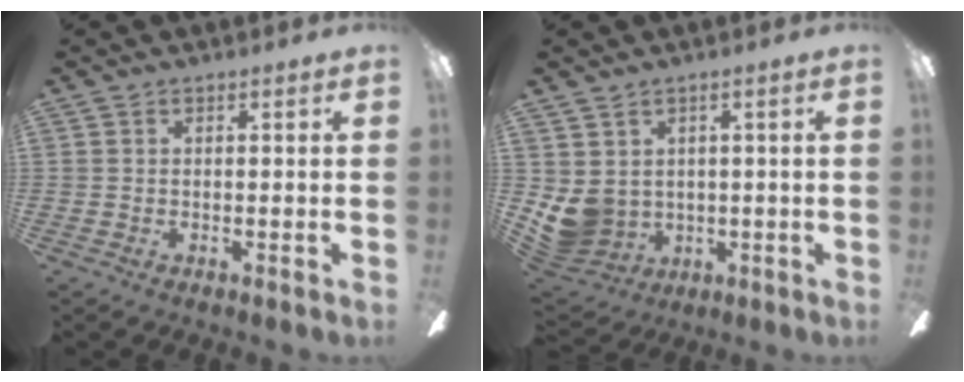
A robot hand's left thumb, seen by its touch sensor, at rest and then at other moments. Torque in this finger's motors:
{"motor_torque": [0.44, 1.41, 0.48, -0.59, 0.04]}